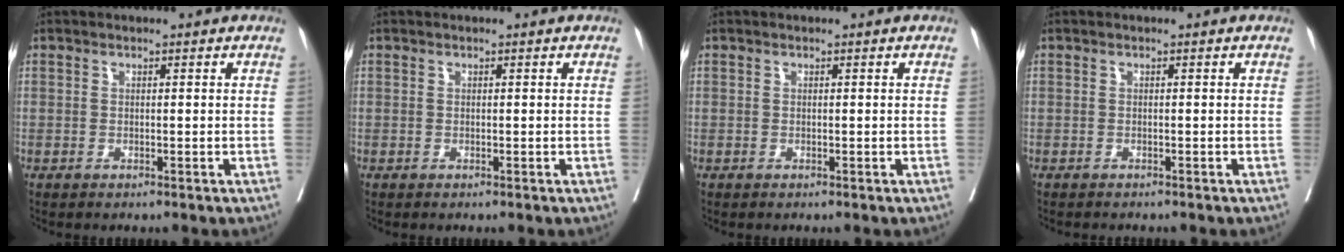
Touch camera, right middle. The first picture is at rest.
{"total": 0.0}
{"total": 0.0}
{"total": 1.4, "force": [-1.4, 0.3, 0.4], "torque": [-0.011, -0.004, -0.018]}